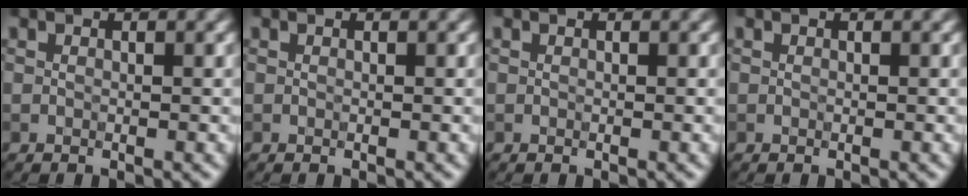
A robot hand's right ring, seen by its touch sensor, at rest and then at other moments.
{"total": 0.0}
{"total": 0.0}
{"total": 0.0}